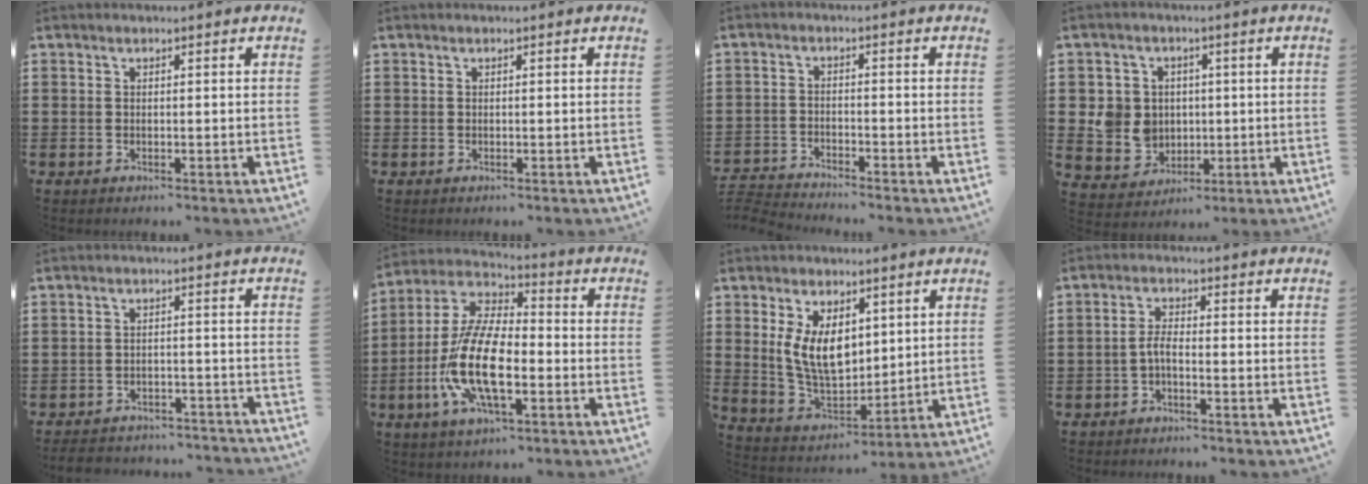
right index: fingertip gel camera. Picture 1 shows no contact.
{"total": 0.0}
{"total": 3.2, "force": [-3.2, -0.1, 0.0], "torque": [-0.011, -0.004, -0.070]}
{"total": 6.1, "force": [0.4, 5.8, 1.9], "torque": [-0.059, 0.019, 0.011]}
{"total": 3.4, "force": [-3.4, 0.4, 0.4], "torque": [-0.016, 0.001, -0.072]}
{"total": 14.0, "force": [-4.3, 5.8, 12.0], "torque": [-0.278, -0.007, -0.086]}
{"total": 8.4, "force": [2.5, 5.2, 6.1], "torque": [-0.136, 0.002, 0.044]}
{"total": 2.6, "force": [-1.2, 0.6, 2.2], "torque": [-0.056, -0.002, -0.028]}